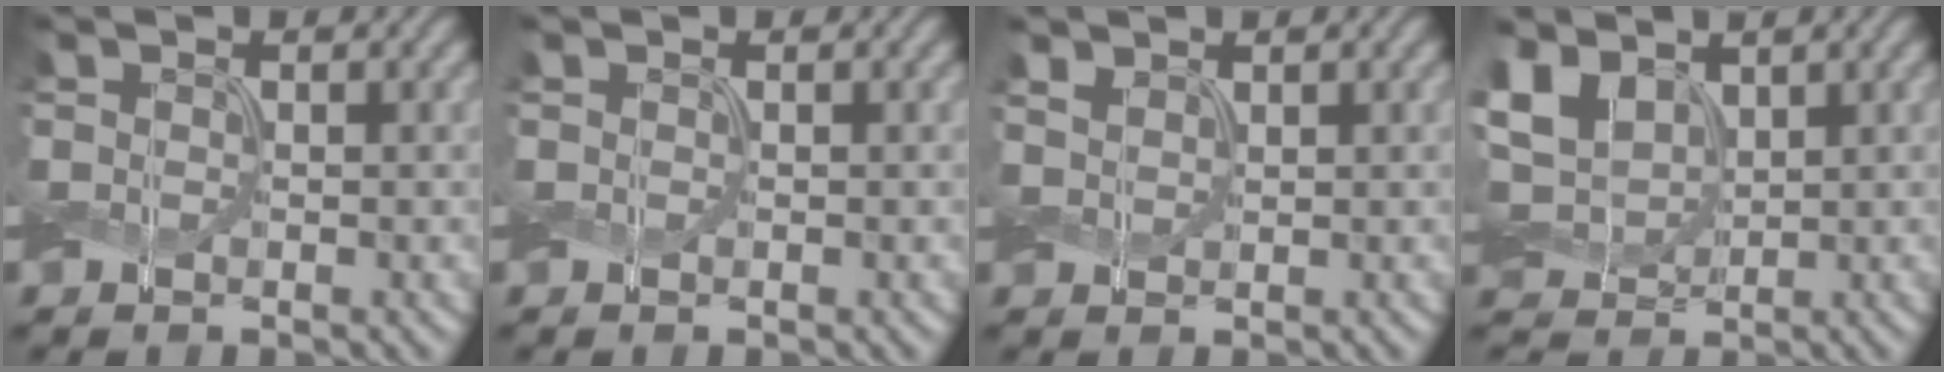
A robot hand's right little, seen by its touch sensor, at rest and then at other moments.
{"total": 0.0}
{"total": 1.2, "force": [0.9, 0.5, 0.5], "torque": [-0.012, 0.004, 0.020]}
{"total": 5.4, "force": [1.7, 3.6, 3.6], "torque": [-0.095, 0.005, 0.030]}